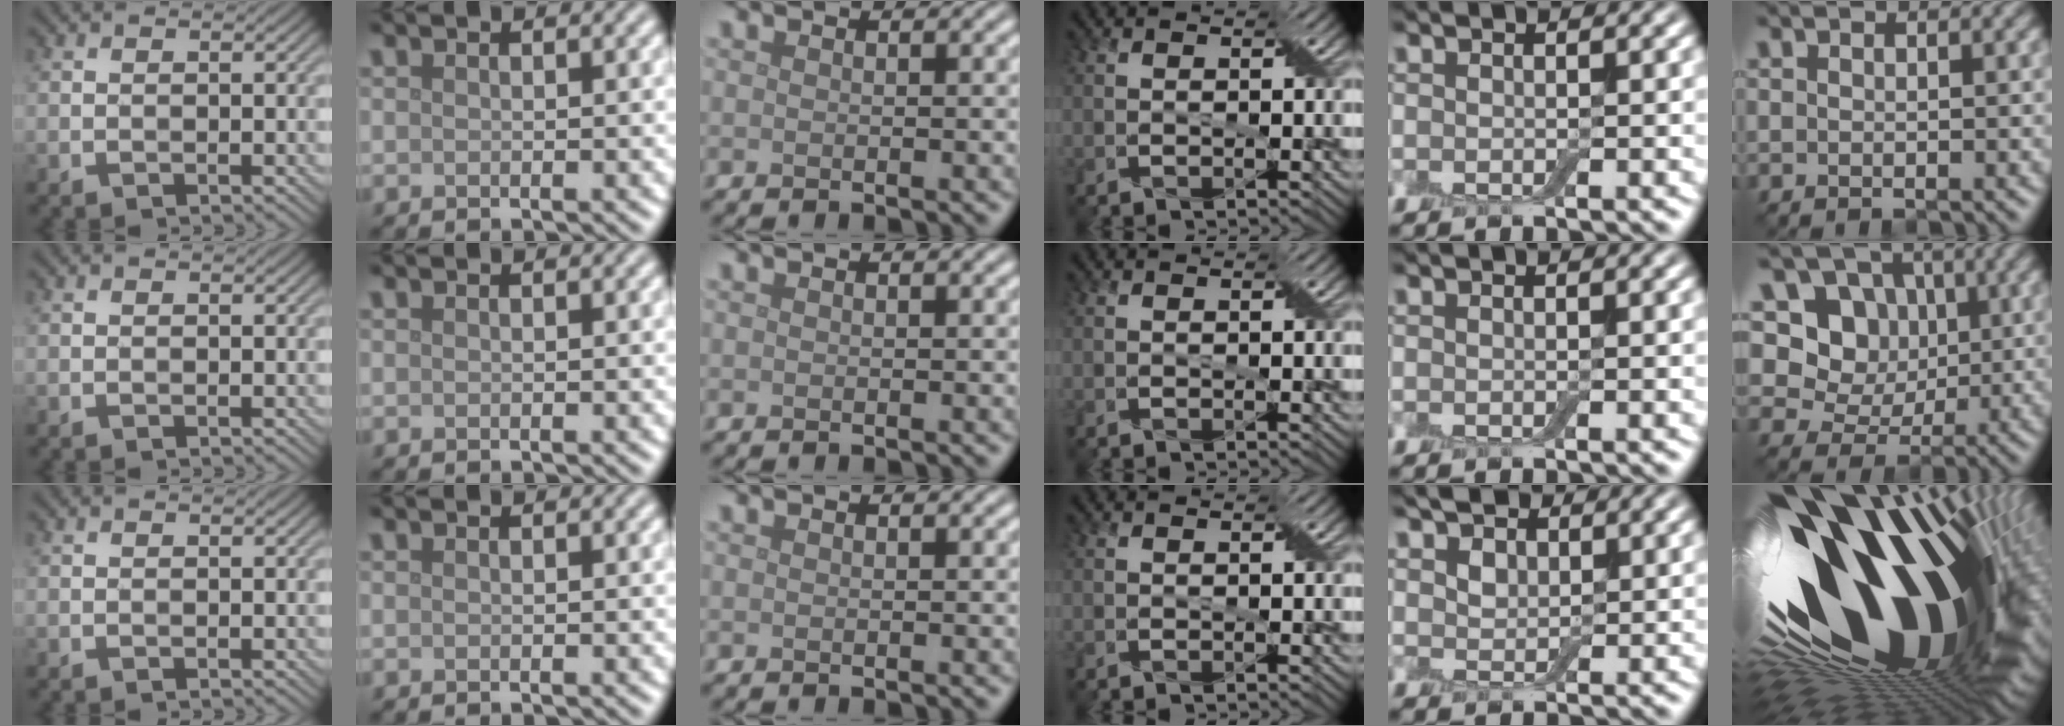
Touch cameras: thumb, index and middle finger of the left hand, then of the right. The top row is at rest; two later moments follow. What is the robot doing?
{"motion": "extract", "object": "drawer"}